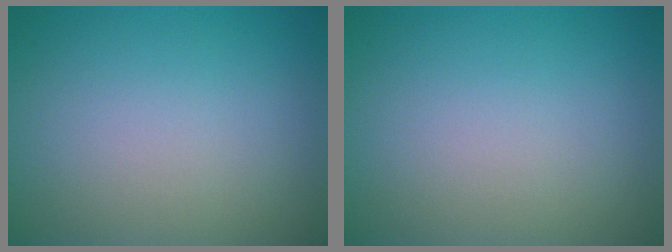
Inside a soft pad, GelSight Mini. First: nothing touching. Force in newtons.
{"total": 0.0}